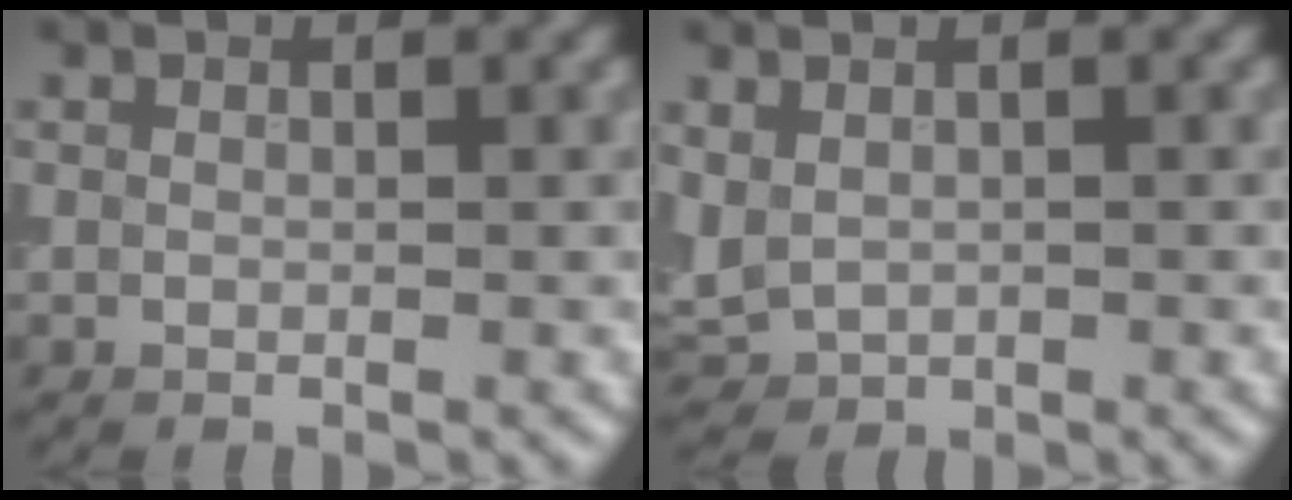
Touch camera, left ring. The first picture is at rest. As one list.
[{"total": 2.2, "force": [0.2, 1.8, 1.4], "torque": [-0.035, -0.006, 0.010]}]